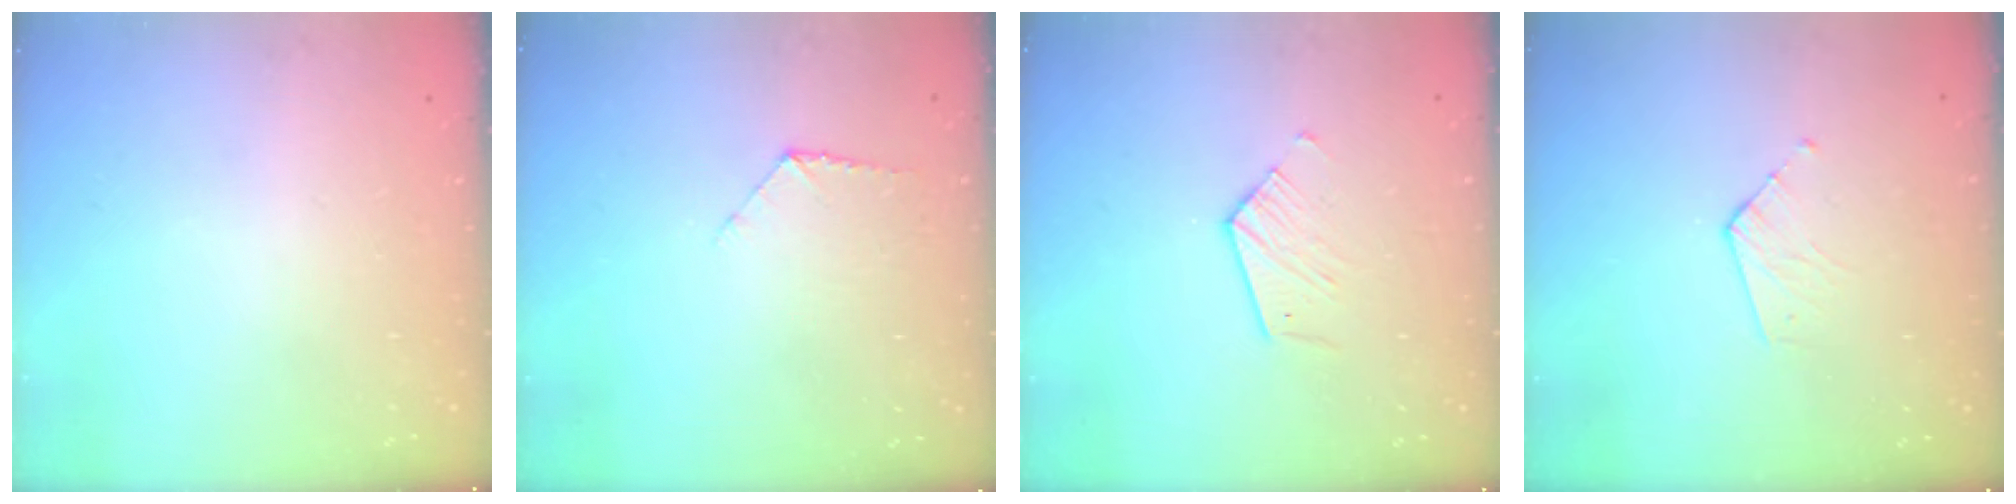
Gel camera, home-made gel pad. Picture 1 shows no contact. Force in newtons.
{"total": 7.0, "press": 7.0, "slide": 0.4}
{"total": 6.3, "press": 6.3, "slide": 0.2}
{"total": 3.7, "press": 3.7, "slide": 0.4}